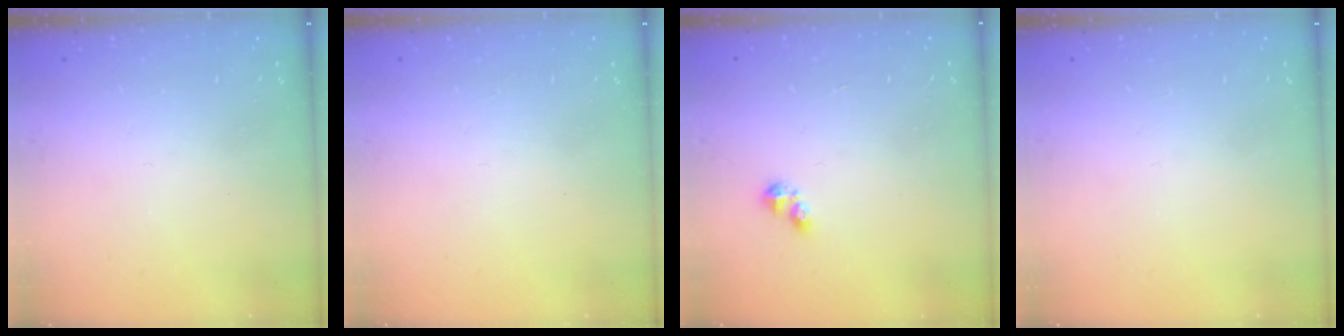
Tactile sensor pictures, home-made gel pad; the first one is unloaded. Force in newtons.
{"total": 0.0}
{"total": 2.8, "press": 2.8, "slide": 0.4}
{"total": 0.0}